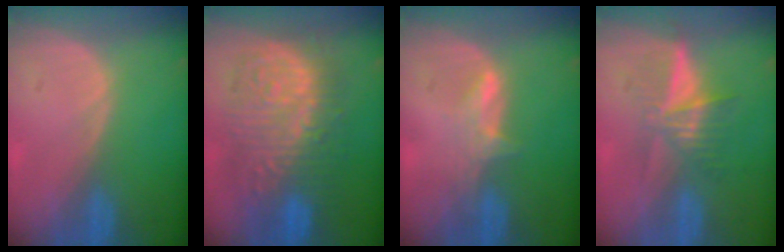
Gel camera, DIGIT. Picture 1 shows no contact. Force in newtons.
{"total": 13.4, "press": 13.4, "slide": 1.3}
{"total": 2.8, "press": 2.8, "slide": 0.4}
{"total": 6.3, "press": 5.4, "slide": 3.2}